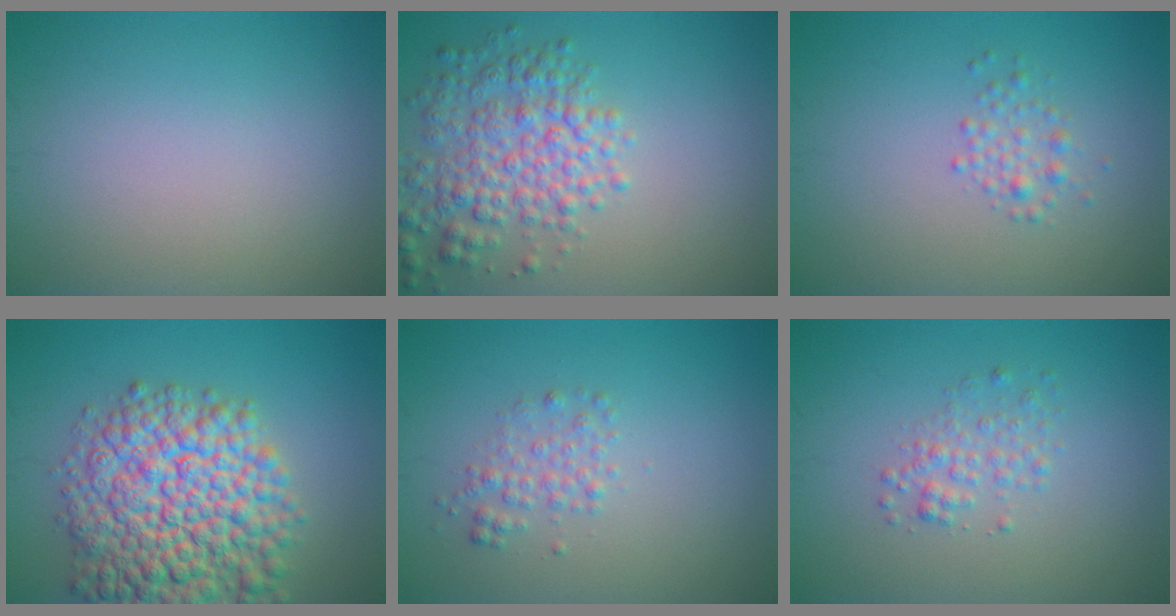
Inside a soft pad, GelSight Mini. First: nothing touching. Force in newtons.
{"total": 5.4, "press": 5.3, "slide": 0.2}
{"total": 2.2, "press": 2.2, "slide": 0.0}
{"total": 11.7, "press": 11.7, "slide": 0.4}
{"total": 1.8, "press": 1.8, "slide": 0.0}
{"total": 1.8, "press": 1.8, "slide": 0.1}